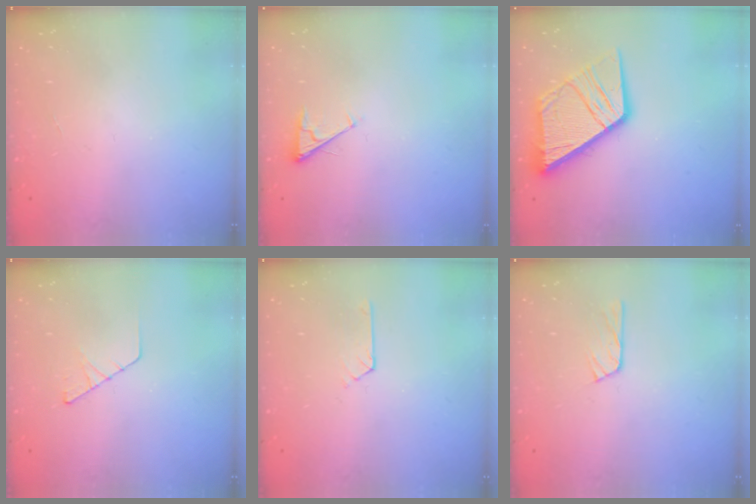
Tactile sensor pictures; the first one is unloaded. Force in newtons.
{"total": 3.6, "press": 3.6, "slide": 0.5}
{"total": 18.2, "press": 18.1, "slide": 2.1}
{"total": 4.1, "press": 4.1, "slide": 0.5}
{"total": 2.1, "press": 2.0, "slide": 0.3}
{"total": 5.0, "press": 4.9, "slide": 0.6}